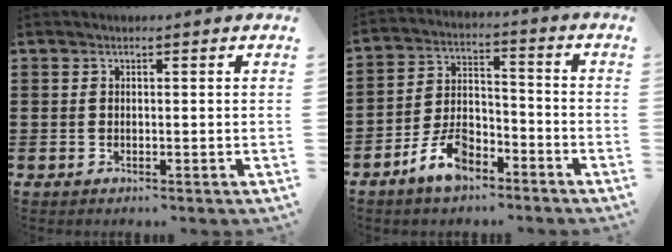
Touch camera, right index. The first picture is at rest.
{"total": 7.5, "force": [-5.2, 3.5, 4.2], "torque": [-0.094, 0.015, -0.099]}